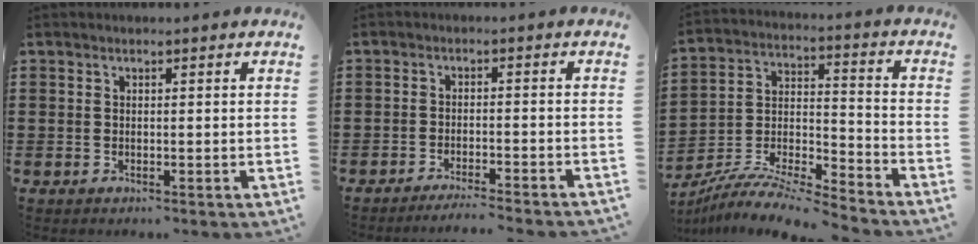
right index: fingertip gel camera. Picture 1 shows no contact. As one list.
[{"total": 2.8, "force": [-2.7, -0.4, 0.7], "torque": [-0.014, -0.001, -0.054]}, {"total": 8.0, "force": [-7.8, 0.2, 2.0], "torque": [-0.043, 0.001, -0.159]}]